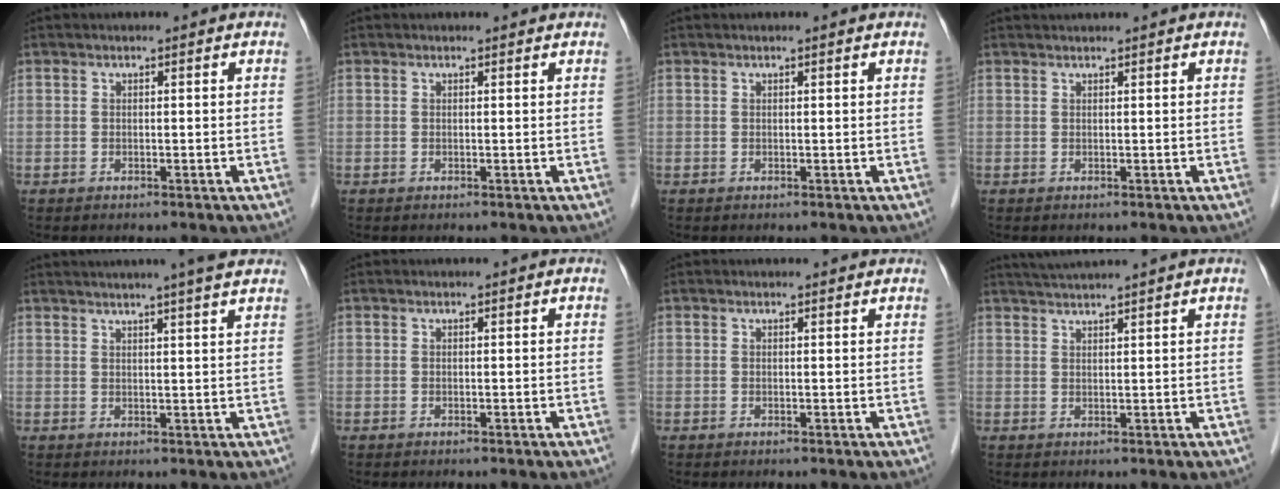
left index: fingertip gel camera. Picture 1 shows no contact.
{"total": 0.7, "force": [0.7, 0.1, 0.0], "torque": [-0.007, -0.001, 0.004]}
{"total": 0.0}
{"total": 1.0, "force": [0.9, -0.3, 0.4], "torque": [-0.008, 0.012, 0.025]}
{"total": 9.1, "force": [7.8, -0.6, 4.8], "torque": [-0.073, 0.020, 0.087]}
{"total": 0.0}
{"total": 0.9, "force": [0.9, 0.1, 0.0], "torque": [-0.009, -0.002, 0.007]}
{"total": 4.3, "force": [3.7, -1.4, 1.6], "torque": [-0.023, 0.018, 0.069]}